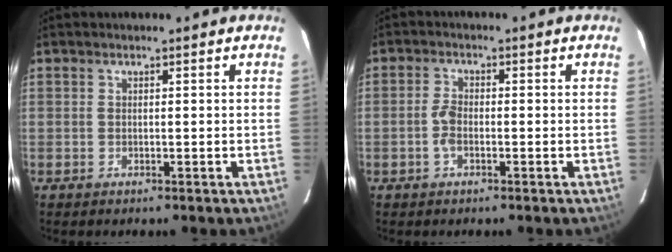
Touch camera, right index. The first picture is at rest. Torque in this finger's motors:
{"motor_torque": [0.53, 0.06, 0.26, 0.06]}